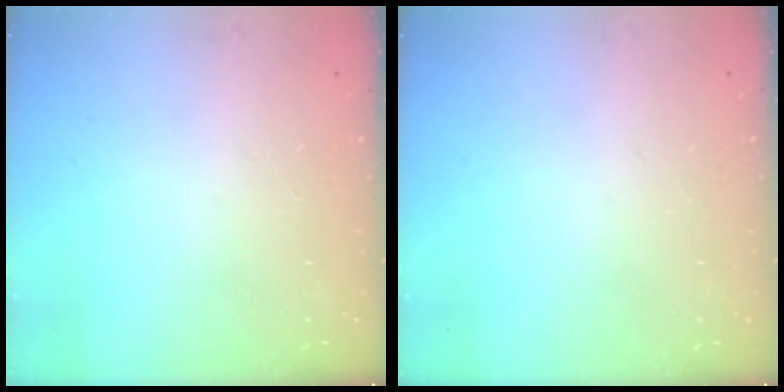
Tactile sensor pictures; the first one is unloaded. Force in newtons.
{"total": 0.0}